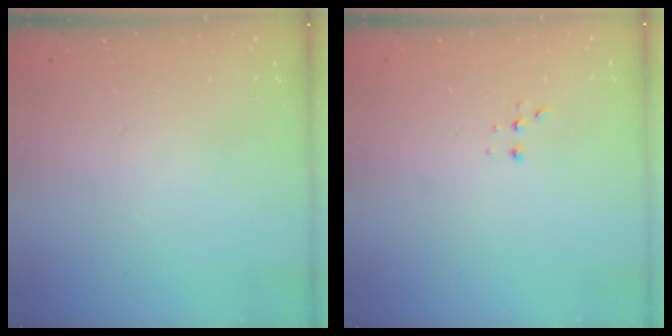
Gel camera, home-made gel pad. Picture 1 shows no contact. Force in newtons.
{"total": 2.2, "press": 2.2, "slide": 0.5}